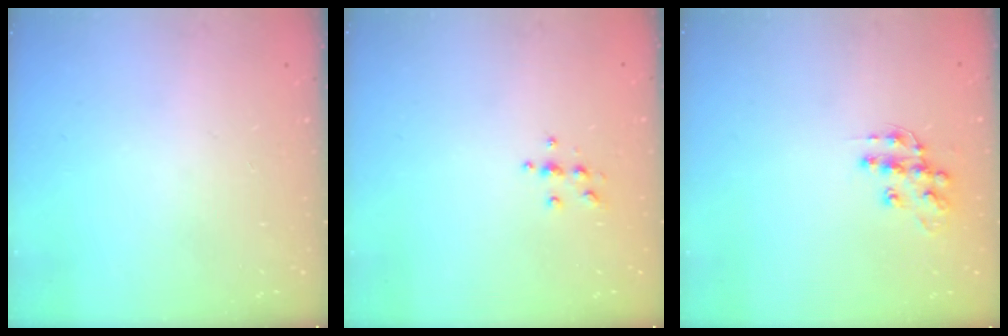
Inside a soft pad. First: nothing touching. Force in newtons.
{"total": 4.0, "press": 3.9, "slide": 0.6}
{"total": 10.6, "press": 10.6, "slide": 0.6}